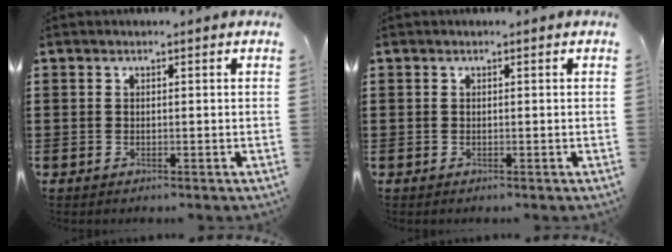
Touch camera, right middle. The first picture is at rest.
{"total": 0.0}